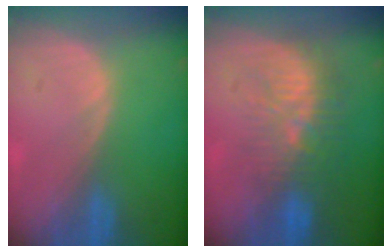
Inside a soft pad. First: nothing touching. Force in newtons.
{"total": 9.7, "press": 9.0, "slide": 3.6}